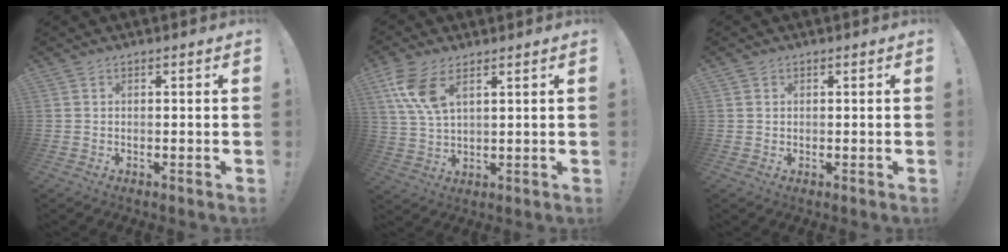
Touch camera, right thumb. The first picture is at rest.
{"total": 9.7, "force": [4.9, 4.5, 7.1], "torque": [-0.154, -0.009, 0.095]}
{"total": 0.9, "force": [0.4, 0.8, -0.1], "torque": [0.005, 0.001, 0.007]}